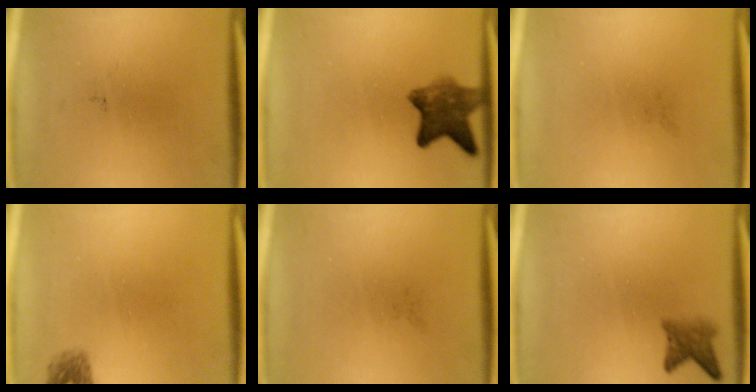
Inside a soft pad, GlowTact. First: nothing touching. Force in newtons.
{"total": 6.8}
{"total": 0.0}
{"total": 1.6}
{"total": 0.0}
{"total": 2.8}